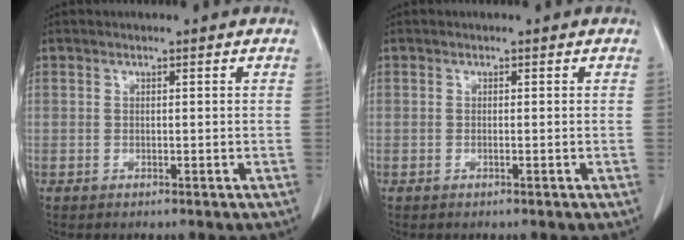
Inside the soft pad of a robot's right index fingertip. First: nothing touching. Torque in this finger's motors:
{"motor_torque": [-0.09, 0.07, -0.04, -0.01]}